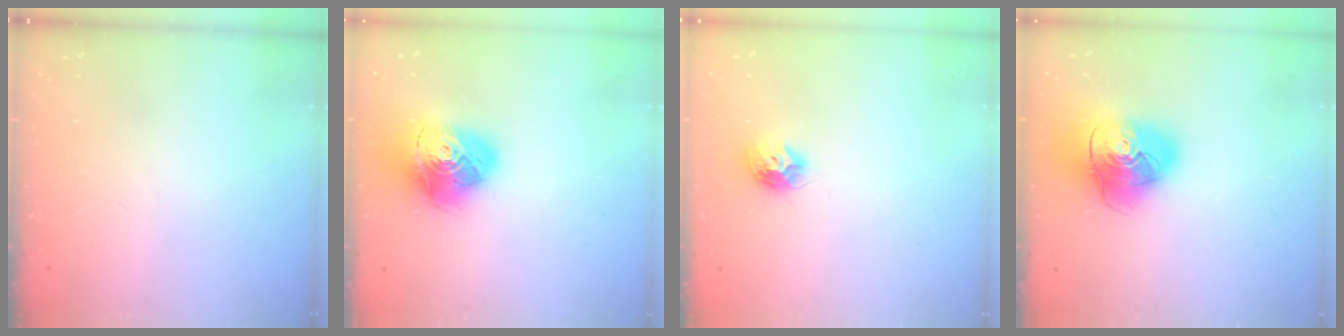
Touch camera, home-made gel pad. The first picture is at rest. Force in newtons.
{"total": 16.4, "press": 16.3, "slide": 1.8}
{"total": 8.6, "press": 8.5, "slide": 0.1}
{"total": 17.9, "press": 17.8, "slide": 2.3}